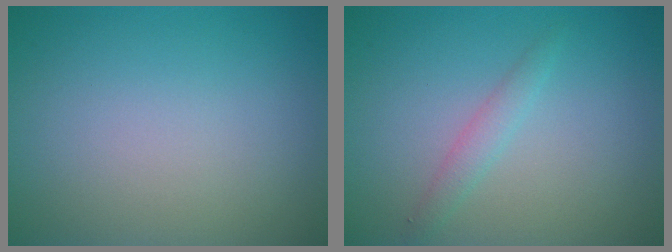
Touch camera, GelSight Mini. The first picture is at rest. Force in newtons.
{"total": 1.1, "press": 1.1, "slide": 0.1}